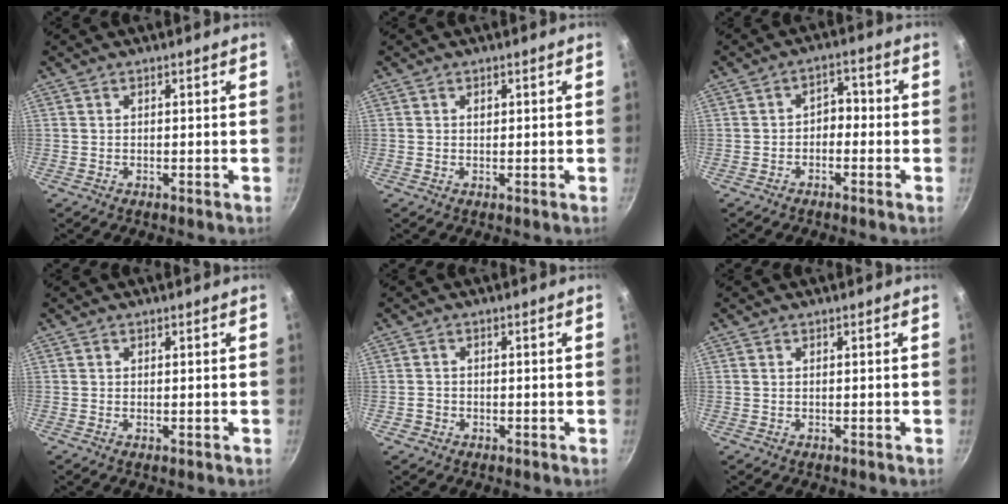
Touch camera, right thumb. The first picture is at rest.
{"total": 0.9, "force": [0.3, 0.7, 0.4], "torque": [-0.002, 0.001, 0.005]}
{"total": 3.5, "force": [-1.1, 2.5, 2.2], "torque": [-0.008, 0.021, -0.025]}
{"total": 0.0}
{"total": 1.8, "force": [-0.7, 1.6, 0.4], "torque": [-0.004, 0.006, -0.009]}
{"total": 0.0}